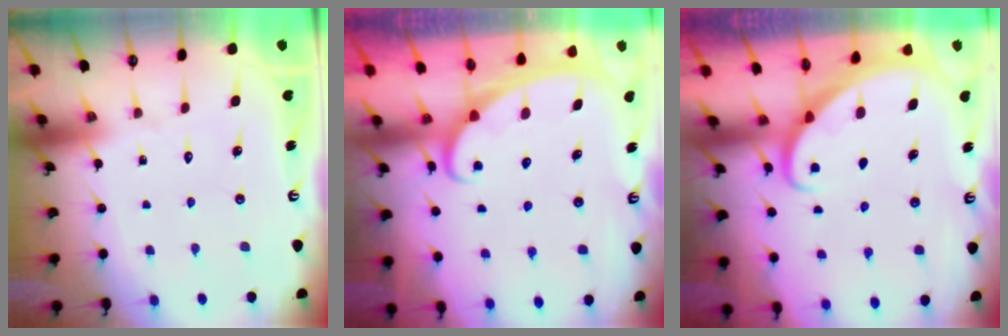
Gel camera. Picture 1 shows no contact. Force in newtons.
{"total": 2.4, "press": 2.4, "slide": 0.3}
{"total": 2.4, "press": 2.4, "slide": 0.2}